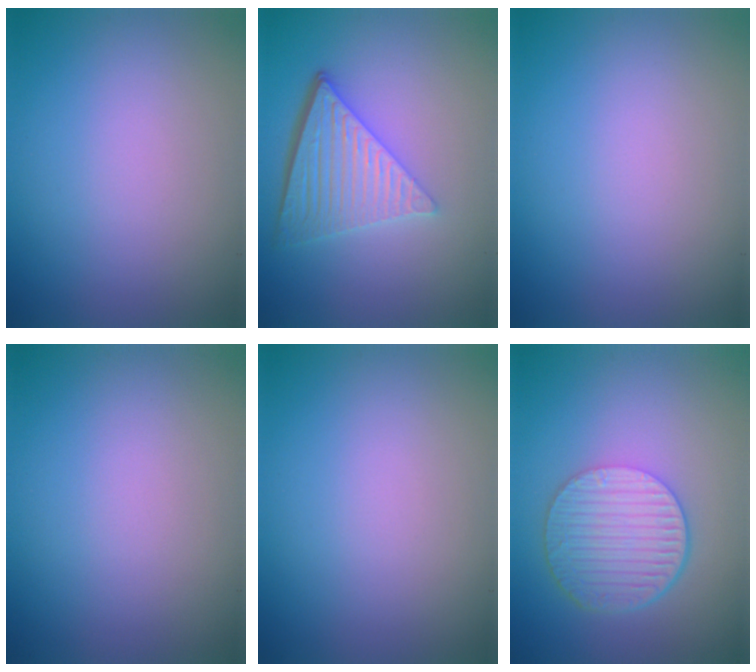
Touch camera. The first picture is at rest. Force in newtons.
{"total": 6.4, "press": 4.3, "slide": 4.7}
{"total": 0.0}
{"total": 0.0}
{"total": 0.0}
{"total": 6.5, "press": 4.5, "slide": 4.8}